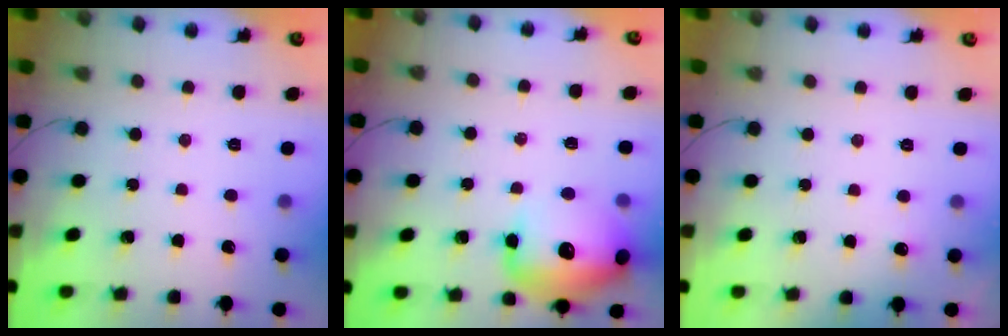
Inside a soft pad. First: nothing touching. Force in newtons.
{"total": 16.7, "press": 16.3, "slide": 3.3}
{"total": 2.8, "press": 2.6, "slide": 1.2}